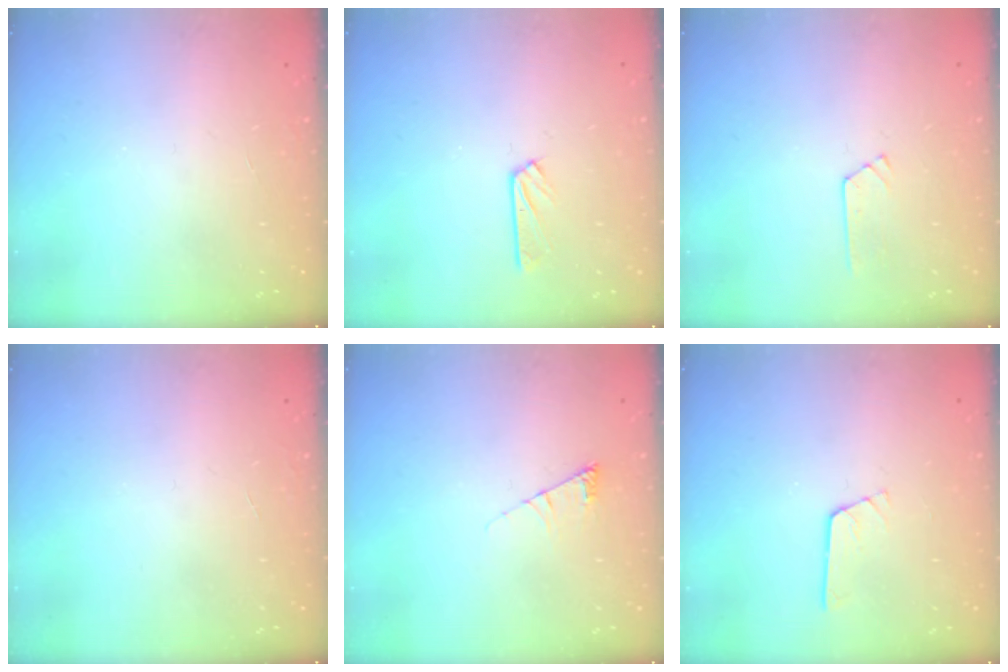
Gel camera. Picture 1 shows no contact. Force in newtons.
{"total": 2.6, "press": 2.5, "slide": 0.3}
{"total": 4.2, "press": 4.2, "slide": 0.4}
{"total": 0.0}
{"total": 5.3, "press": 5.3, "slide": 0.5}
{"total": 2.4, "press": 2.4, "slide": 0.2}